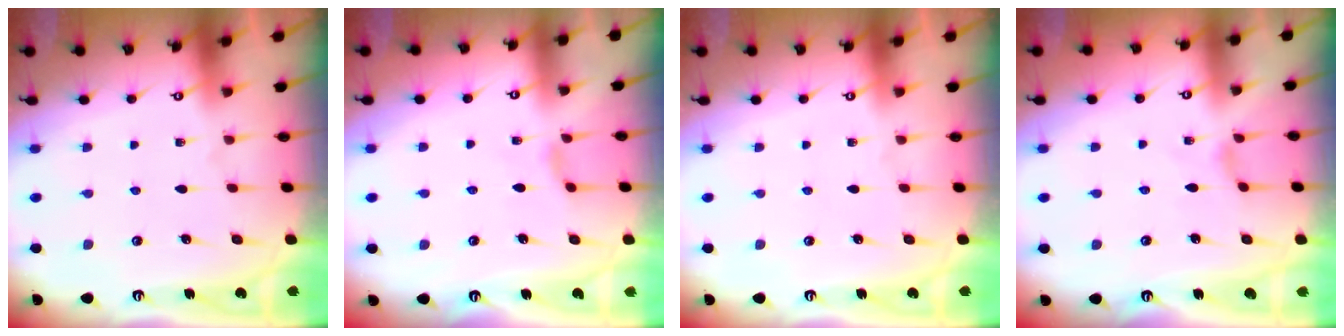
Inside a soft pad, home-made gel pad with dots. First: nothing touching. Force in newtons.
{"total": 3.3, "press": 3.3, "slide": 0.5}
{"total": 0.0}
{"total": 0.7, "press": 0.6, "slide": 0.3}